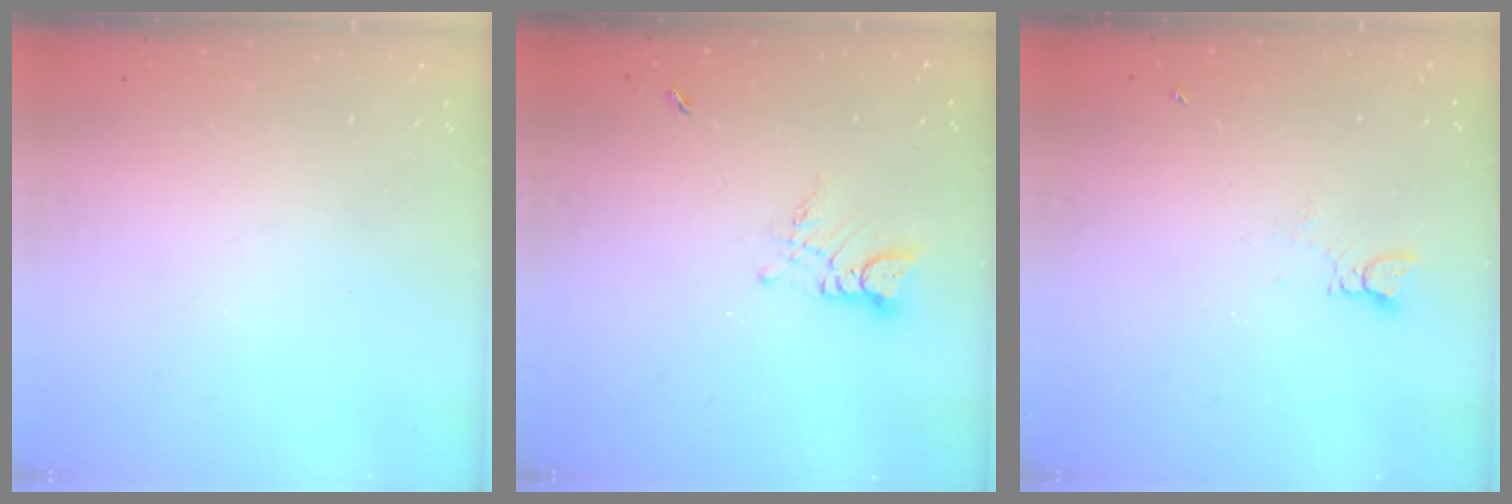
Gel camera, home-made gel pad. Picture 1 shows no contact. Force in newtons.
{"total": 2.8, "press": 2.8, "slide": 0.3}
{"total": 0.9, "press": 0.9, "slide": 0.1}